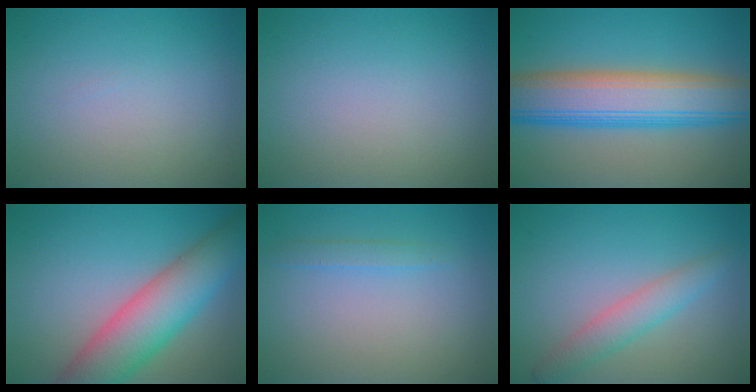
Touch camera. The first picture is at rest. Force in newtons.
{"total": 0.0}
{"total": 9.9, "press": 9.9, "slide": 0.4}
{"total": 8.7, "press": 8.7, "slide": 0.5}
{"total": 1.1, "press": 1.1, "slide": 0.0}
{"total": 3.0, "press": 3.0, "slide": 0.1}